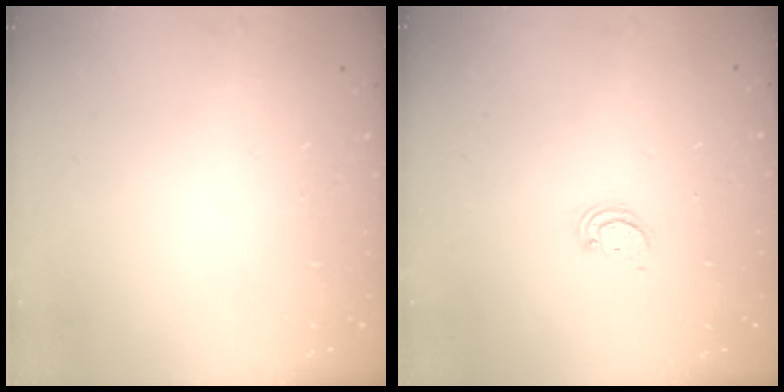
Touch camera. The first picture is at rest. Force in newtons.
{"total": 2.4, "press": 2.4, "slide": 0.2}